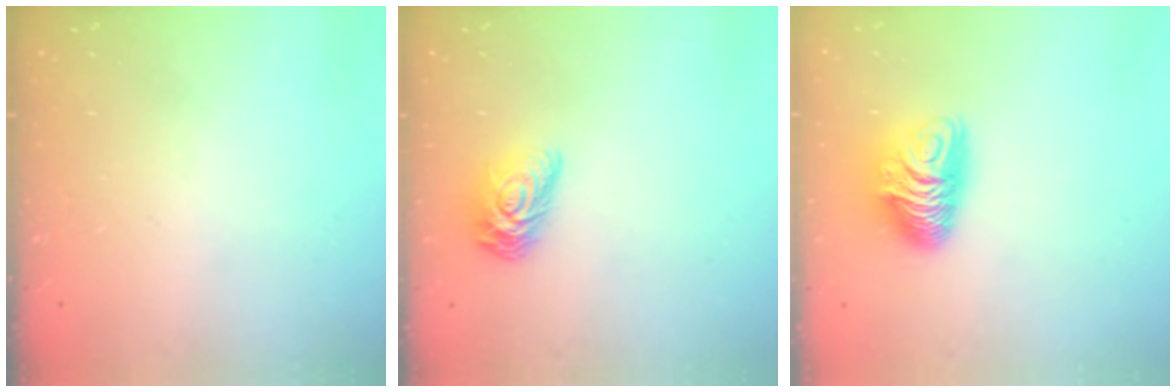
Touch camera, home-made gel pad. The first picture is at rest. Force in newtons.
{"total": 10.3, "press": 10.3, "slide": 0.5}
{"total": 10.3, "press": 10.3, "slide": 0.4}